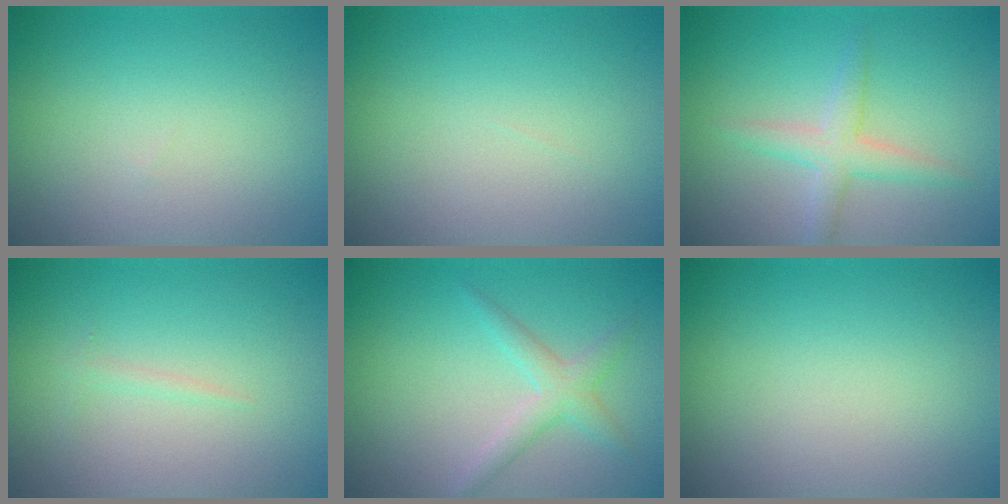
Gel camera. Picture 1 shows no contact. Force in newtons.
{"total": 0.0}
{"total": 2.7, "press": 2.7, "slide": 0.1}
{"total": 0.7, "press": 0.7, "slide": 0.0}
{"total": 2.4, "press": 2.4, "slide": 0.0}
{"total": 0.0}